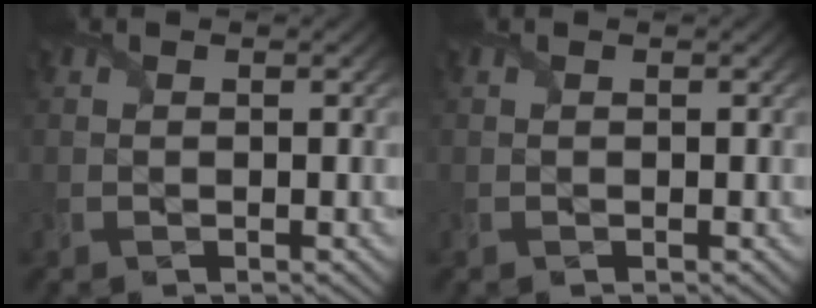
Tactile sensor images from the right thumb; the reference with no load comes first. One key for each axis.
{"total": 0.0}